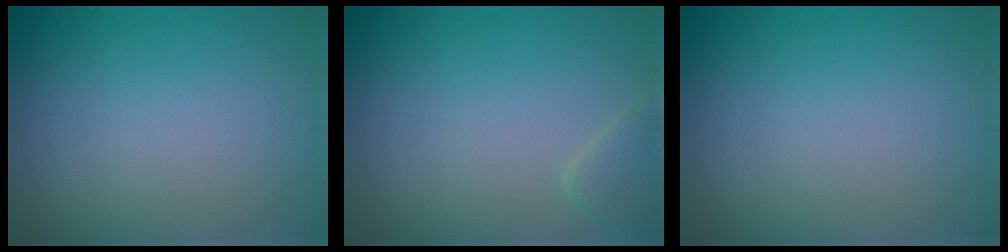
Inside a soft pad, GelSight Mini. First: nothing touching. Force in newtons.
{"total": 1.7, "press": 1.7, "slide": 0.1}
{"total": 0.0}